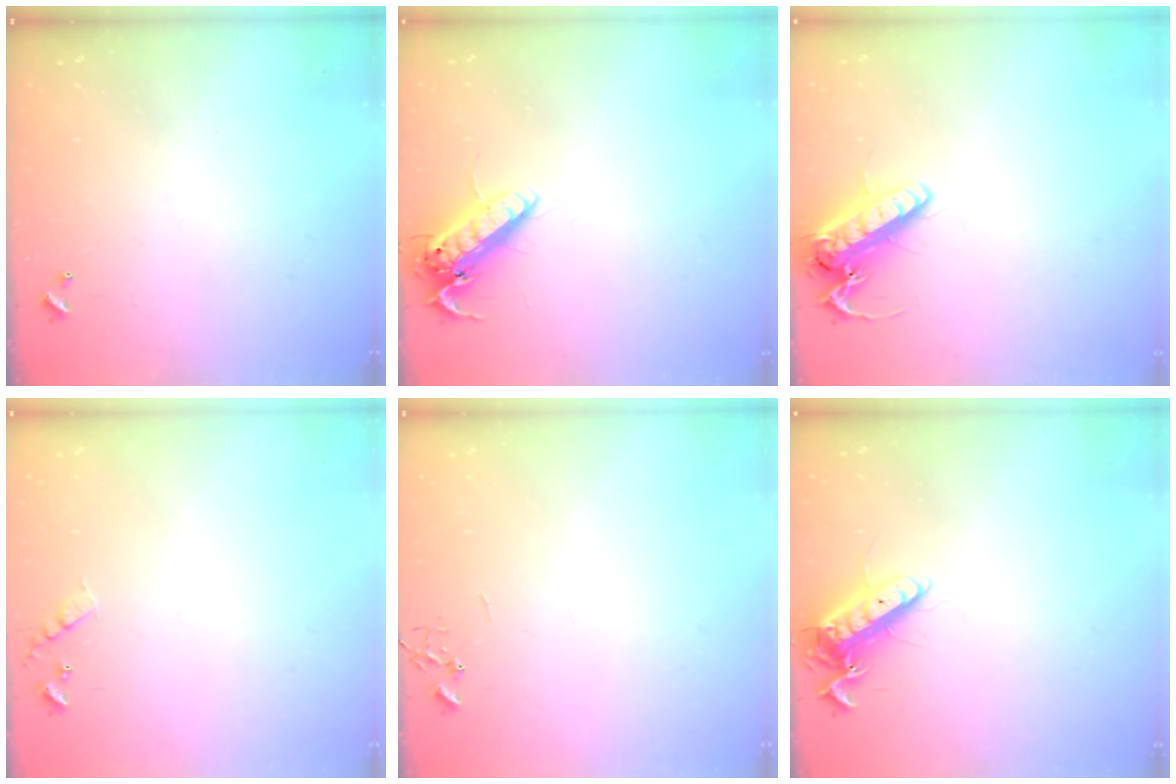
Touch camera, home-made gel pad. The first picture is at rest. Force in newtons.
{"total": 13.6, "press": 13.5, "slide": 2.3}
{"total": 15.3, "press": 15.1, "slide": 2.6}
{"total": 6.7, "press": 6.6, "slide": 0.4}
{"total": 0.0}
{"total": 12.6, "press": 12.6, "slide": 1.4}